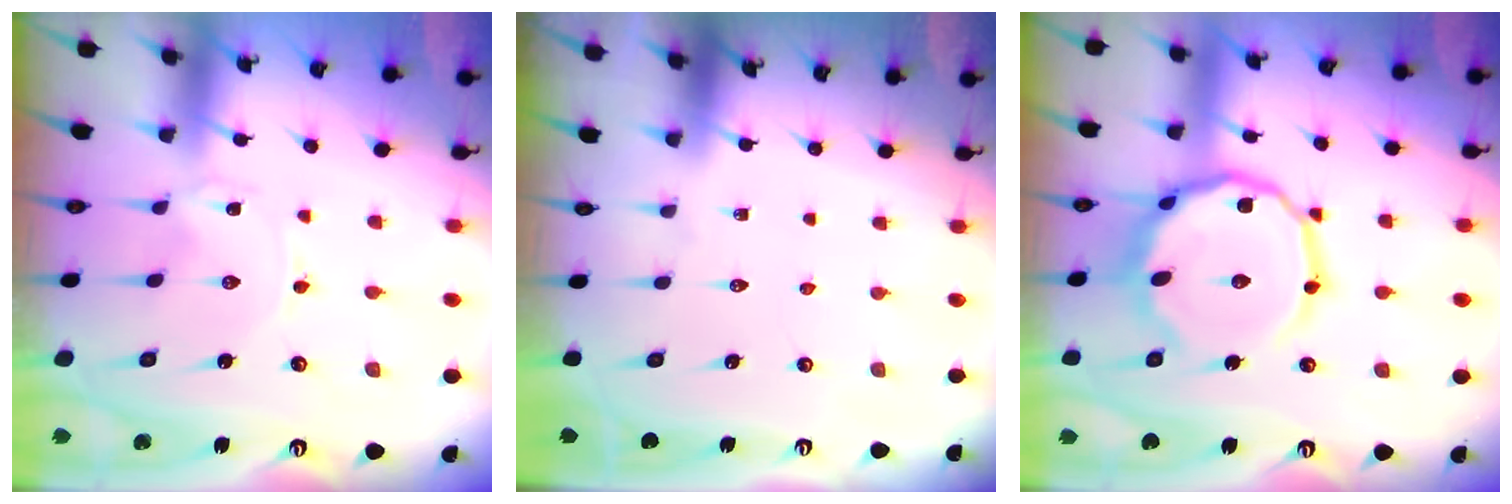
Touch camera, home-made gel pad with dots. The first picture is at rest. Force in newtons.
{"total": 0.0}
{"total": 14.8, "press": 14.6, "slide": 1.9}